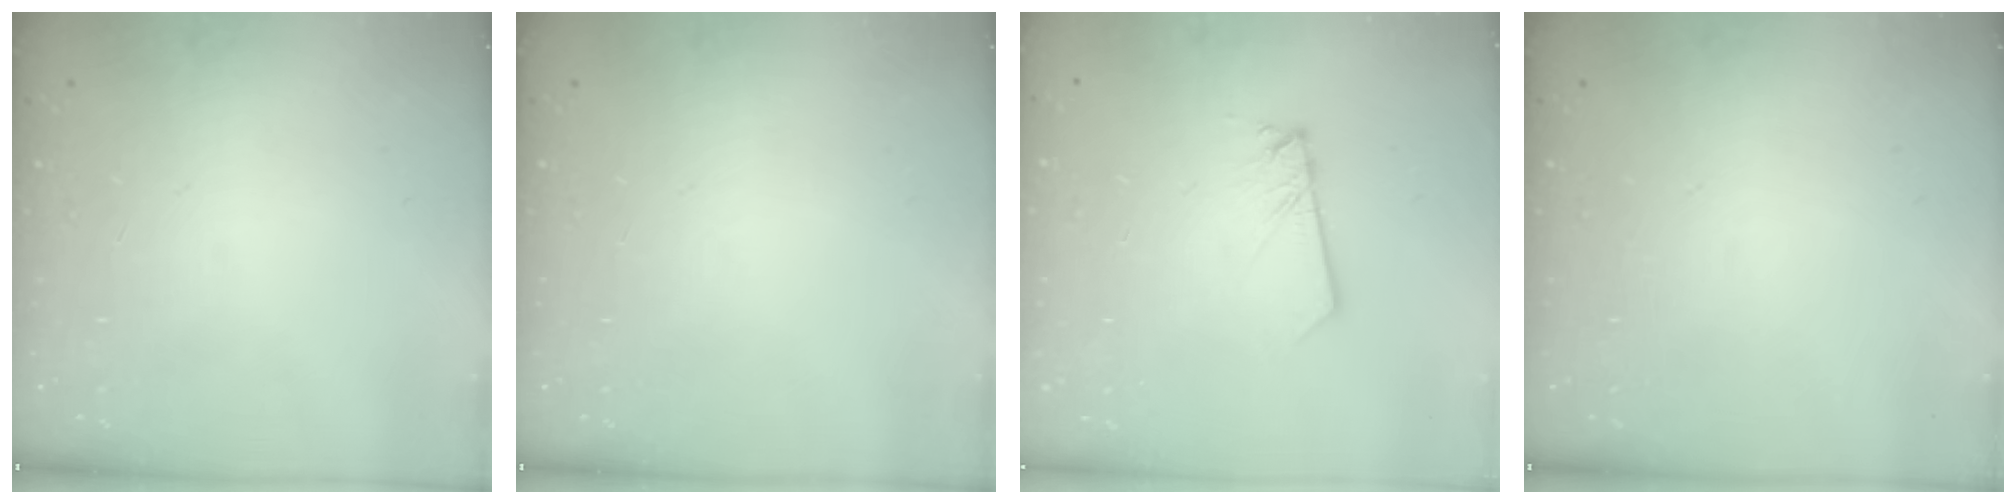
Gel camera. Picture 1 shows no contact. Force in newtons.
{"total": 0.0}
{"total": 2.2, "press": 2.2, "slide": 0.1}
{"total": 0.0}